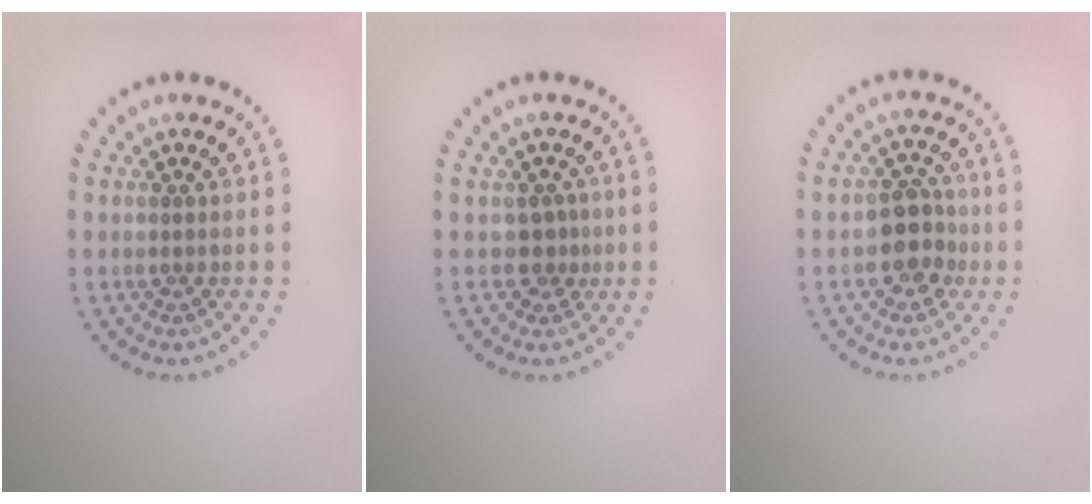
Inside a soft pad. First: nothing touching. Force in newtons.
{"total": 1.7, "press": 1.2, "slide": 1.2}
{"total": 3.5, "press": 3.3, "slide": 1.0}